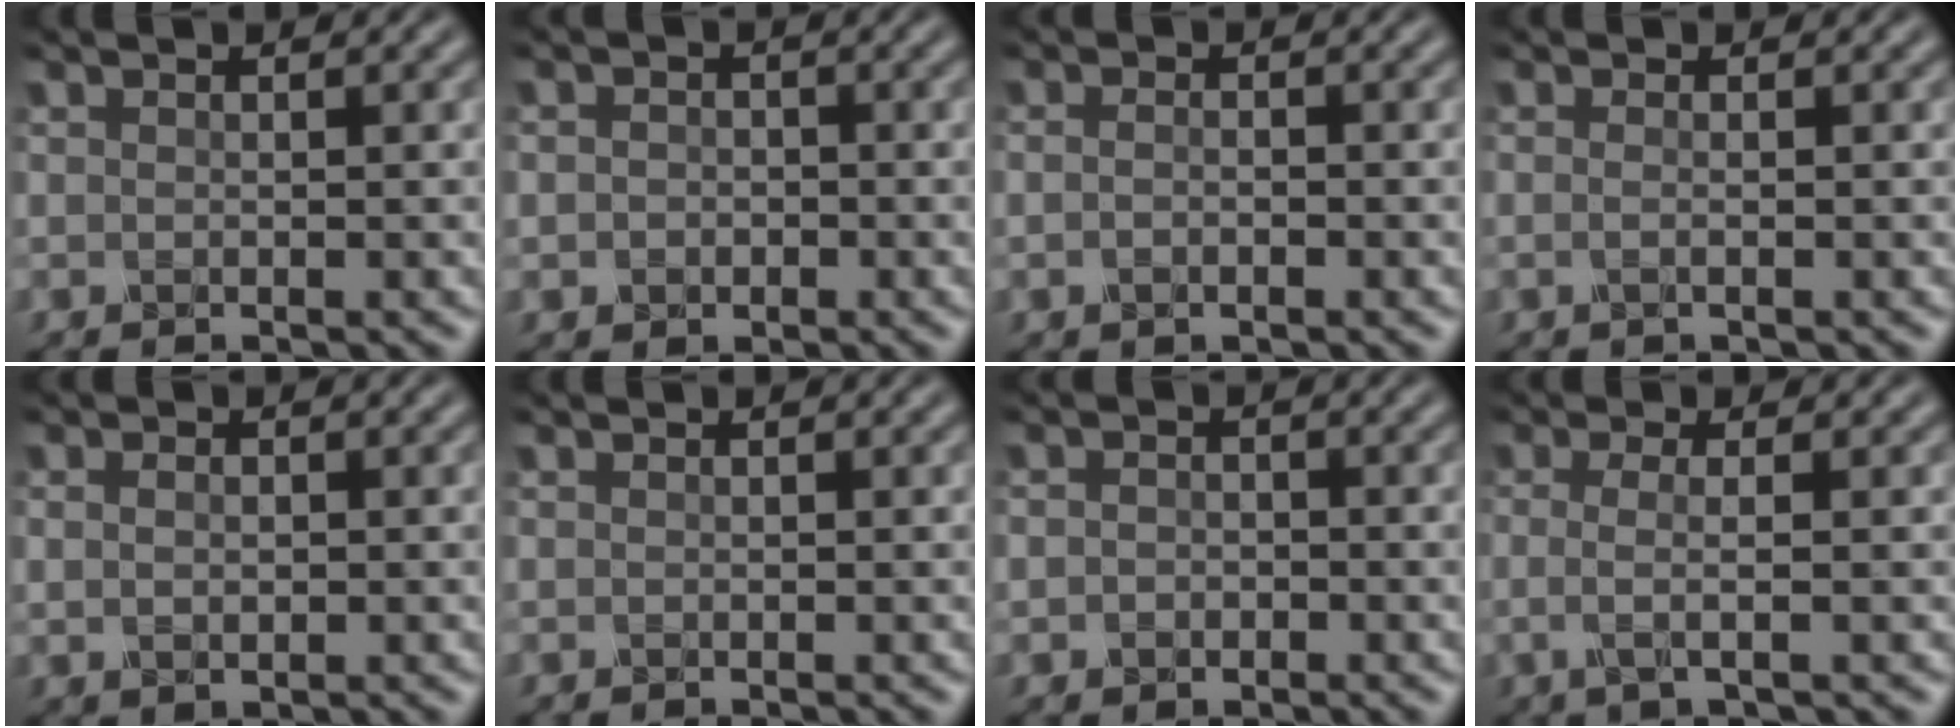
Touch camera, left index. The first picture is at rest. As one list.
[{"total": 1.6, "force": [-0.3, 1.4, 0.7], "torque": [-0.002, -0.004, -0.010]}, {"total": 1.3, "force": [-0.4, 0.6, 1.0], "torque": [-0.023, -0.001, -0.011]}, {"total": 1.2, "force": [-0.1, 0.5, 1.1], "torque": [-0.011, -0.010, -0.014]}, {"total": 1.5, "force": [0.2, 1.1, 1.1], "torque": [-0.021, 0.000, 0.007]}, {"total": 0.0}, {"total": 1.3, "force": [-0.4, 1.1, 0.6], "torque": [-0.009, -0.002, -0.011]}, {"total": 2.7, "force": [-0.2, 0.9, 2.6], "torque": [-0.047, -0.004, -0.008]}]